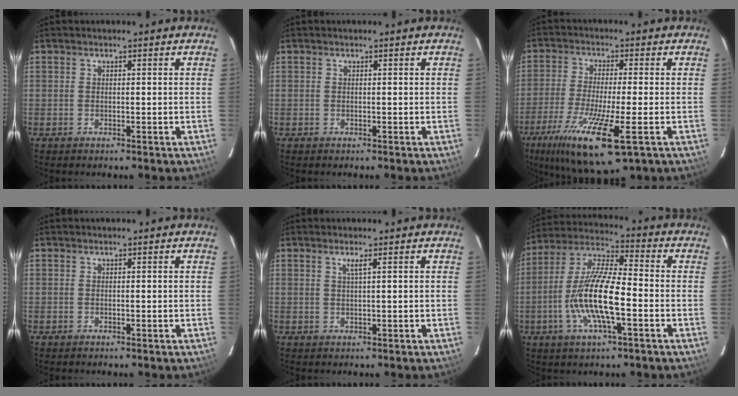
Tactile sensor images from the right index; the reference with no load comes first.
{"total": 0.0}
{"total": 17.6, "force": [-8.7, 3.1, 15.0], "torque": [-0.305, -0.061, -0.157]}
{"total": 0.0}
{"total": 1.4, "force": [0.6, -0.4, 1.2], "torque": [-0.020, -0.001, 0.009]}
{"total": 14.6, "force": [-4.0, 3.4, 13.6], "torque": [-0.274, -0.003, -0.081]}